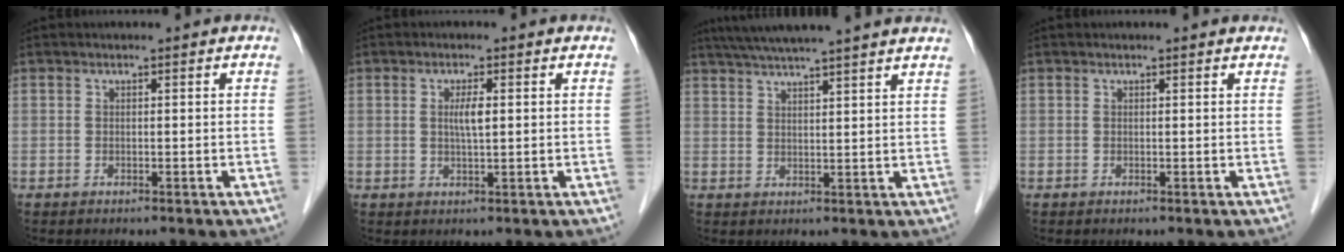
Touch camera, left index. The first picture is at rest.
{"total": 2.5, "force": [0.4, 0.3, 2.5], "torque": [-0.047, 0.000, 0.006]}
{"total": 14.4, "force": [12.5, -0.5, 7.3], "torque": [-0.124, 0.032, 0.166]}
{"total": 0.9, "force": [0.9, 0.0, 0.1], "torque": [-0.011, 0.001, 0.007]}